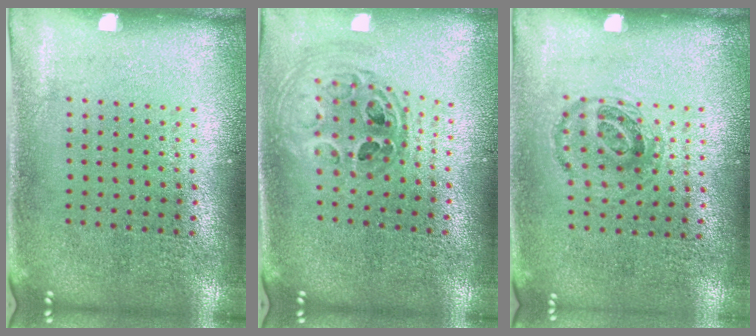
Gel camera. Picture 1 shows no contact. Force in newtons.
{"total": 0.9, "press": 0.9, "slide": 0.2}
{"total": 0.9, "press": 0.8, "slide": 0.4}